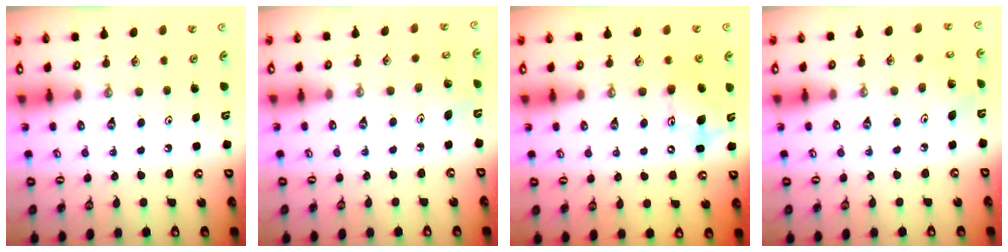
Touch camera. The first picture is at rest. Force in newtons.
{"total": 4.2, "press": 3.7, "slide": 1.9}
{"total": 12.0, "press": 11.7, "slide": 2.5}
{"total": 6.0, "press": 5.6, "slide": 2.3}